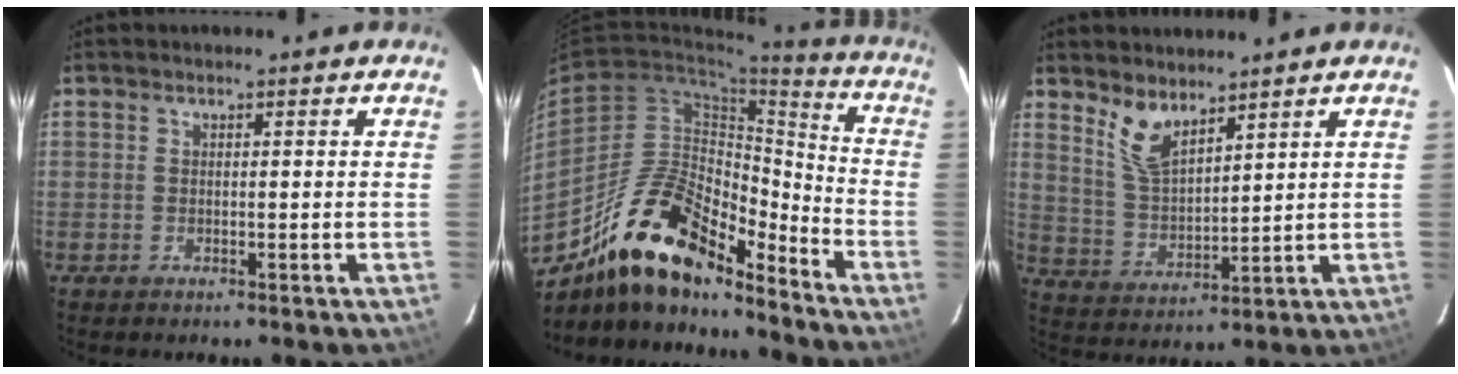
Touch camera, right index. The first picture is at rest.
{"total": 20.0, "force": [-15.3, 7.1, 10.7], "torque": [-0.194, 0.014, -0.269]}
{"total": 7.1, "force": [5.2, 2.6, 4.1], "torque": [-0.079, -0.005, 0.112]}